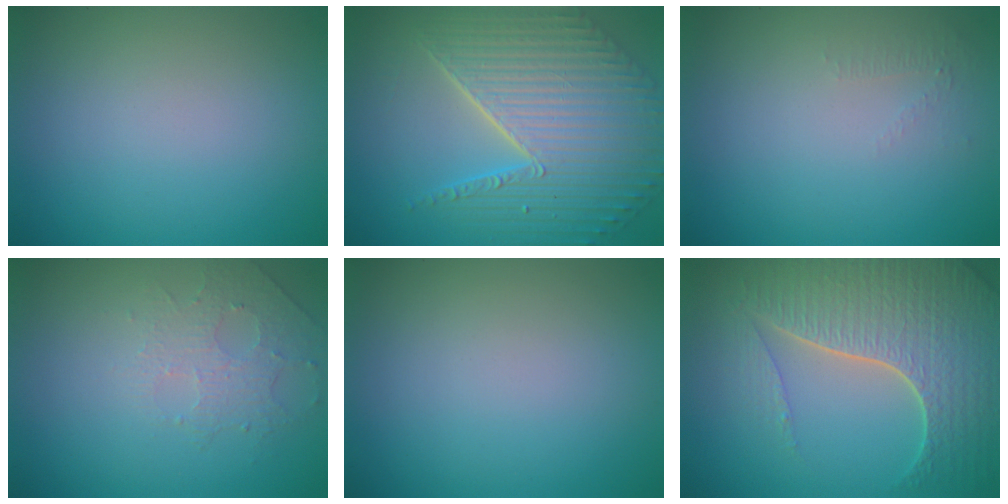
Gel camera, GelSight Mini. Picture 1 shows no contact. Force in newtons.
{"total": 8.1, "press": 6.1, "slide": 5.3}
{"total": 0.5, "press": 0.2, "slide": 0.5}
{"total": 1.6, "press": 1.2, "slide": 1.0}
{"total": 0.0}
{"total": 7.6, "press": 5.6, "slide": 5.1}